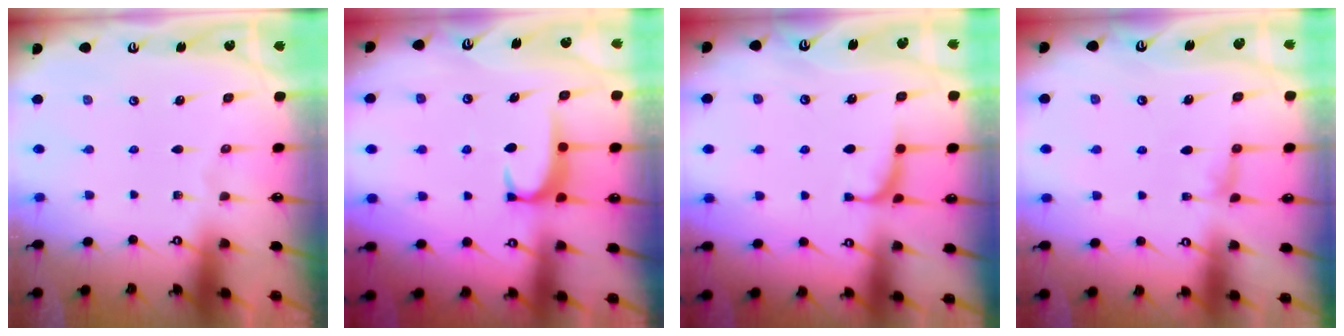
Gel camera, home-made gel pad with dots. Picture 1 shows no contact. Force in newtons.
{"total": 1.7, "press": 1.6, "slide": 0.5}
{"total": 0.0}
{"total": 0.8, "press": 0.5, "slide": 0.7}